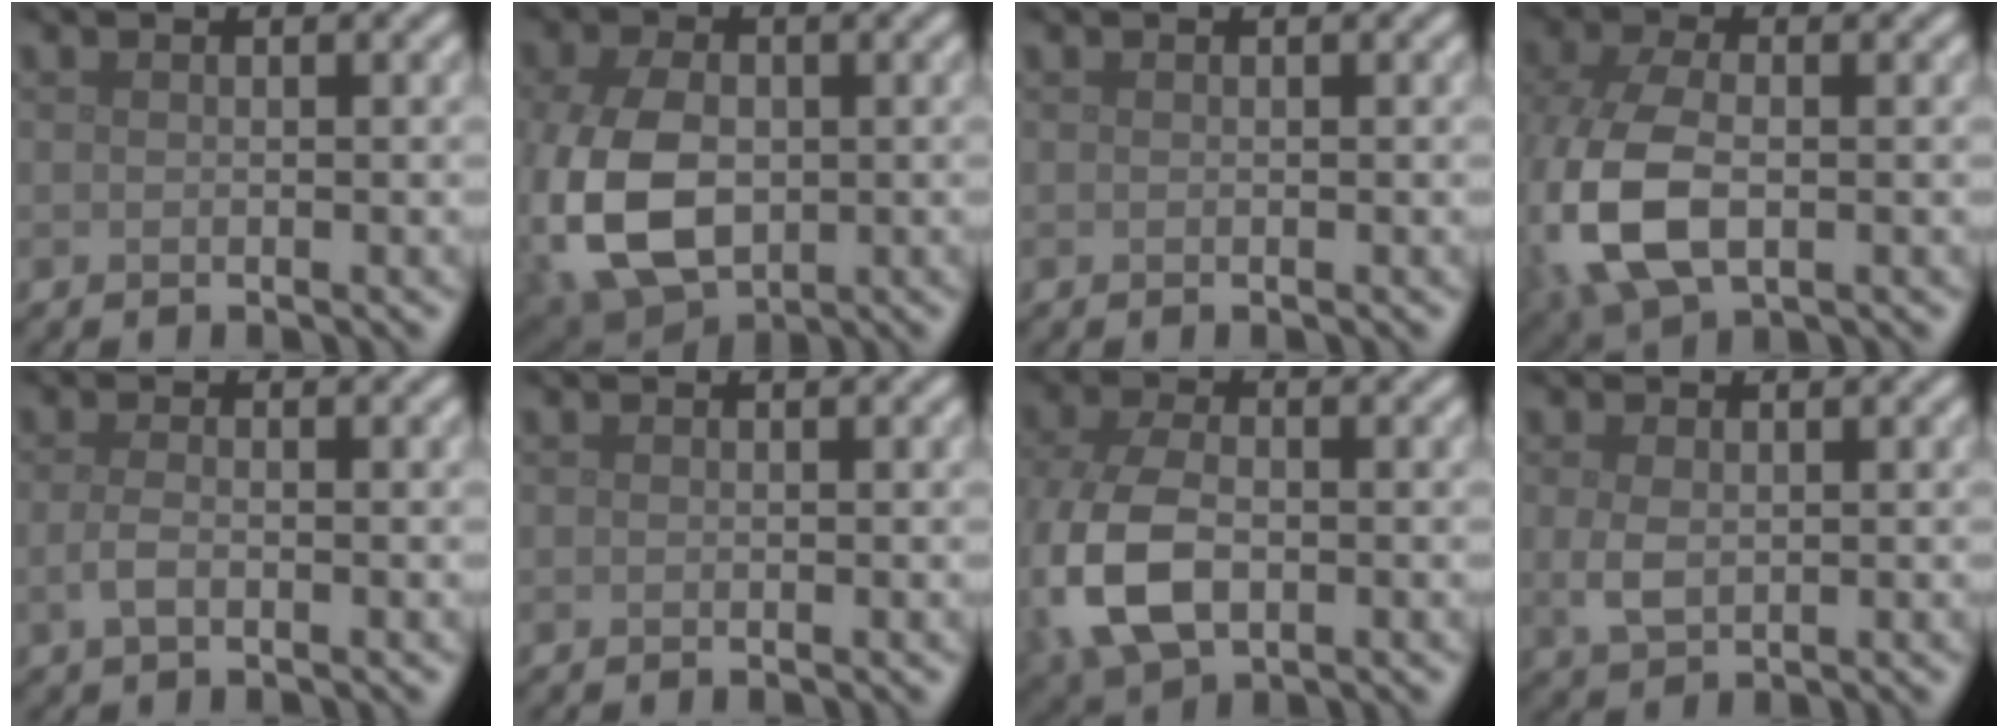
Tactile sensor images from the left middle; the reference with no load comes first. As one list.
[{"total": 9.0, "force": [-1.5, 5.9, 6.7], "torque": [-0.164, -0.016, -0.024]}, {"total": 0.0}, {"total": 8.8, "force": [-1.6, 5.2, 6.8], "torque": [-0.181, -0.015, -0.032]}, {"total": 1.5, "force": [-0.5, 0.6, 1.3], "torque": [-0.031, -0.002, -0.013]}, {"total": 0.0}, {"total": 8.0, "force": [-1.8, 5.0, 6.0], "torque": [-0.152, -0.013, -0.039]}, {"total": 2.1, "force": [0.1, 1.4, 1.6], "torque": [-0.041, -0.002, 0.006]}]